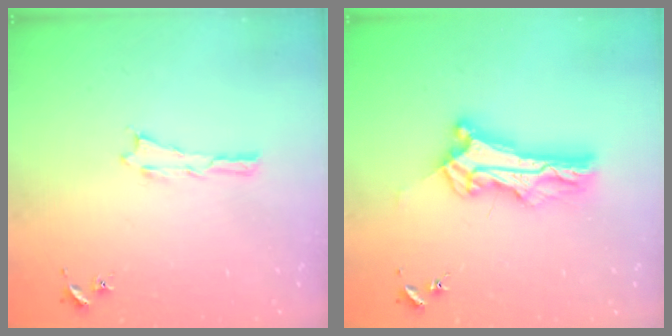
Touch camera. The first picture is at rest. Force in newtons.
{"total": 9.7, "press": 9.7, "slide": 0.8}